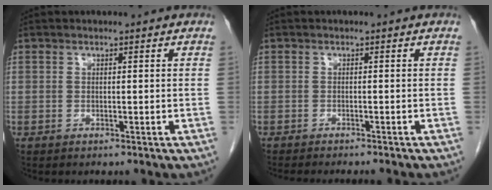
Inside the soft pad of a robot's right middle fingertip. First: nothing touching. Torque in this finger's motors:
{"motor_torque": [0.94, -0.92, 0.11, 0.02]}